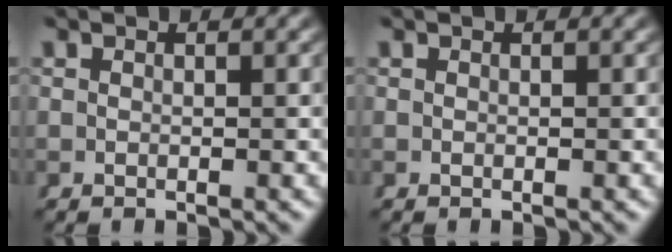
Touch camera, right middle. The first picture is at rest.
{"total": 0.0}